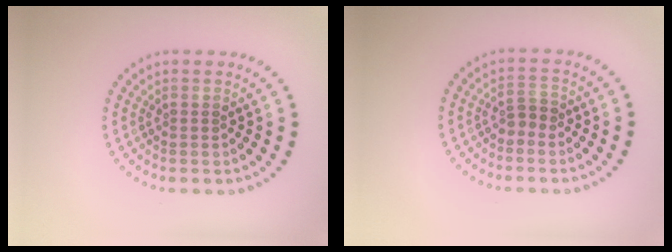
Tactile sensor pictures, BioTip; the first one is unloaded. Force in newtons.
{"total": 1.1, "press": 0.9, "slide": 0.6}